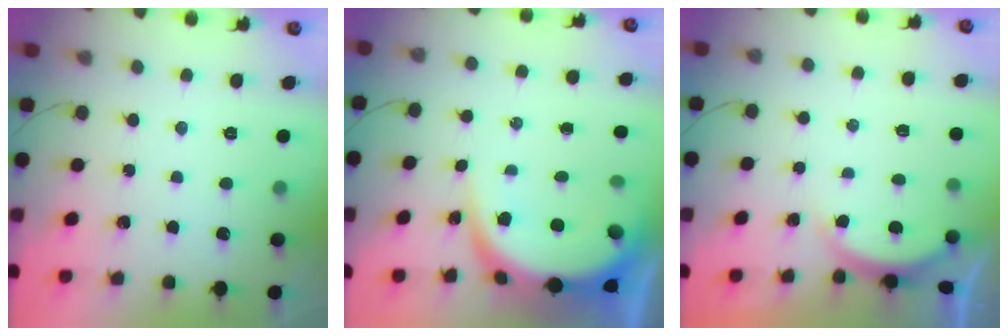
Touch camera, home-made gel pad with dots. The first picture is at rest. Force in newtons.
{"total": 8.8, "press": 8.7, "slide": 0.8}
{"total": 1.7, "press": 1.7, "slide": 0.4}